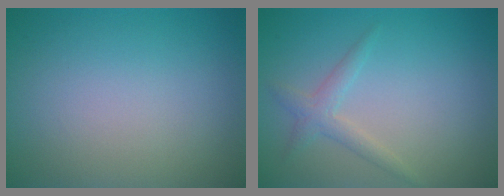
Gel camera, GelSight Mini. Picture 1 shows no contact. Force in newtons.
{"total": 1.8, "press": 1.8, "slide": 0.1}